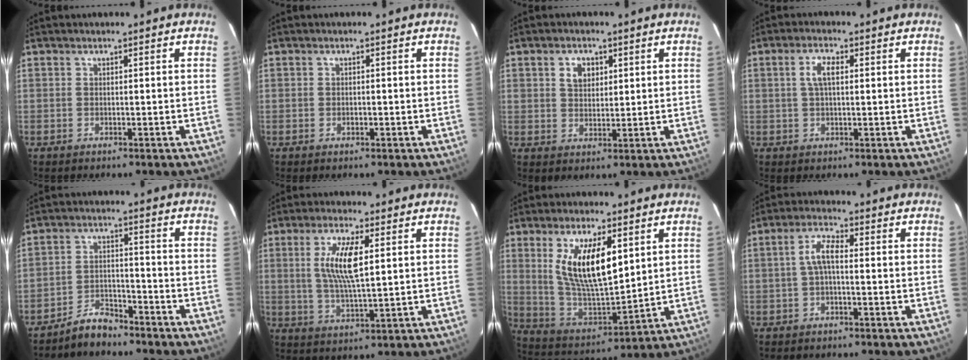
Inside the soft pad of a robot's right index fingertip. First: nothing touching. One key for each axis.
{"total": 0.9, "fx": -0.3, "fy": 0.7, "fz": 0.5, "tx": -0.008, "ty": 0.001, "tz": -0.005}
{"total": 4.3, "fx": 1.7, "fy": 3.2, "fz": 2.4, "tx": -0.036, "ty": 0.011, "tz": 0.034}
{"total": 3.8, "fx": 0.8, "fy": 1.5, "fz": 3.4, "tx": -0.068, "ty": 0.008, "tz": 0.016}
{"total": 5.6, "fx": -5.0, "fy": 2.0, "fz": 1.3, "tx": -0.039, "ty": 0.018, "tz": -0.084}
{"total": 9.2, "fx": 2.1, "fy": 2.2, "fz": 8.7, "tx": -0.170, "ty": 0.000, "tz": 0.041}
{"total": 15.6, "fx": 5.2, "fy": 5.9, "fz": 13.4, "tx": -0.255, "ty": -0.003, "tz": 0.110}
{"total": 4.3, "fx": -0.3, "fy": 1.4, "fz": 4.1, "tx": -0.084, "ty": 0.014, "tz": -0.006}